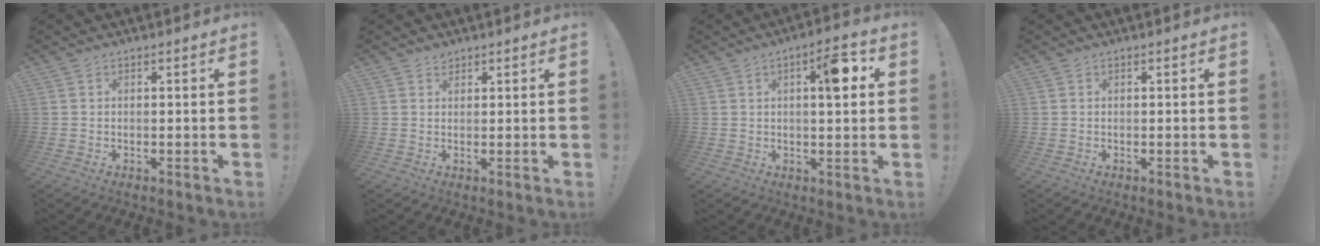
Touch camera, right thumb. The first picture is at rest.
{"total": 1.5, "force": [1.2, 0.8, 0.4], "torque": [0.000, -0.007, 0.022]}
{"total": 9.6, "force": [3.0, 2.9, 8.7], "torque": [-0.120, -0.002, 0.039]}
{"total": 0.0}